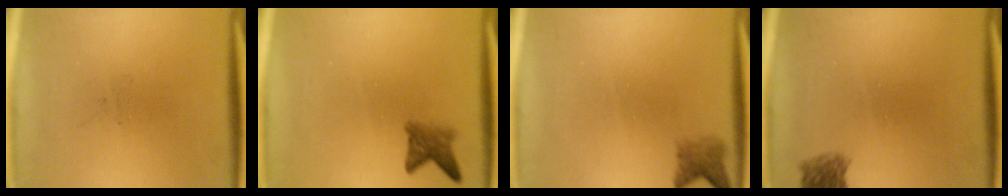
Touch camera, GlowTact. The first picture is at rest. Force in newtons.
{"total": 2.5}
{"total": 2.3}
{"total": 2.6}